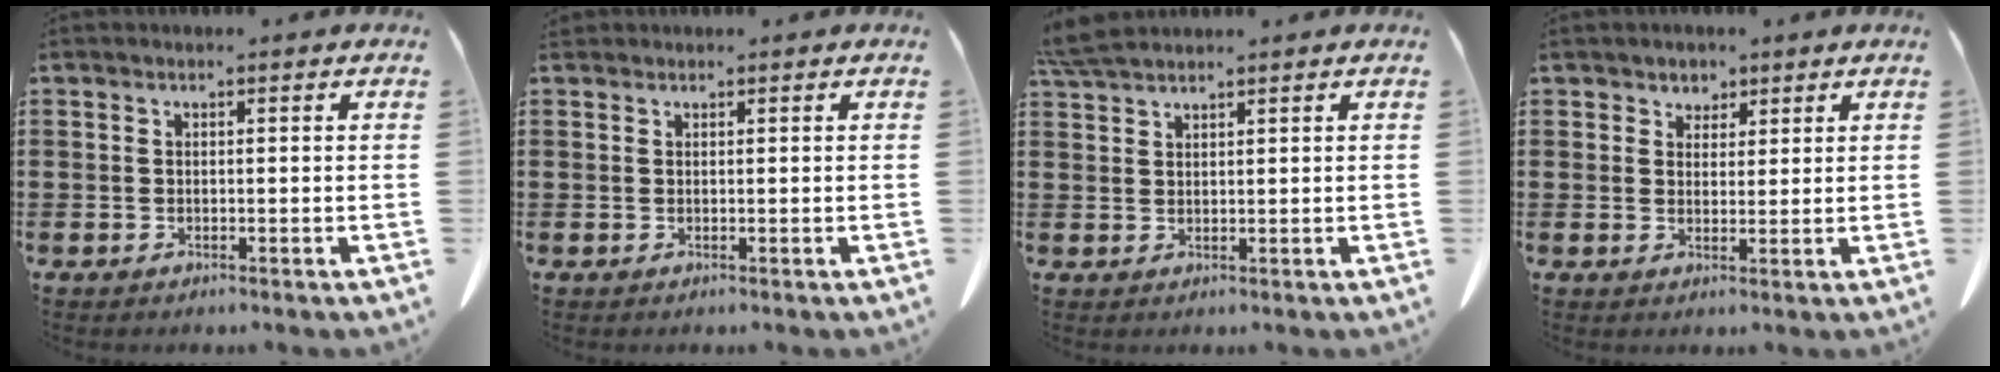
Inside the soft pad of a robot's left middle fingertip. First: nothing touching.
{"total": 0.5, "force": [0.5, 0.1, 0.1], "torque": [-0.004, -0.001, 0.011]}
{"total": 3.9, "force": [3.4, 0.4, 1.7], "torque": [-0.045, -0.004, 0.067]}
{"total": 2.6, "force": [2.1, 1.6, 0.0], "torque": [-0.003, 0.002, 0.039]}